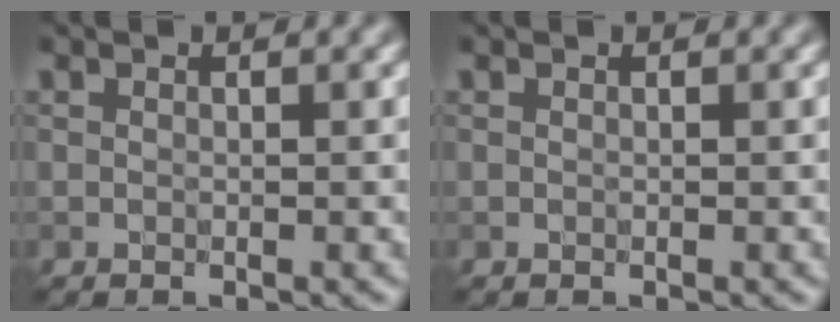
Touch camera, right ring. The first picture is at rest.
{"total": 0.0}